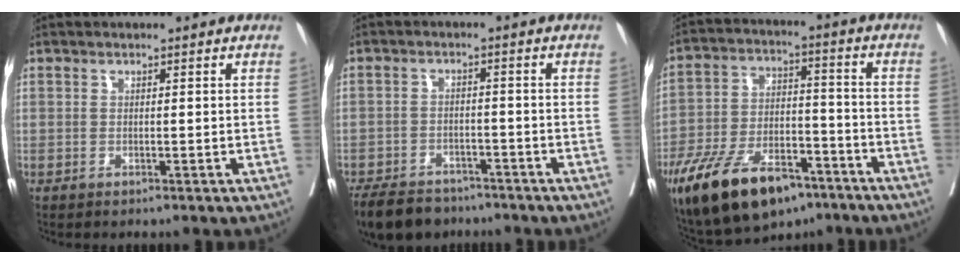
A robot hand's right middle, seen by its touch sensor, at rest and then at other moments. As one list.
[{"total": 10.1, "force": [-8.2, 5.0, 3.4], "torque": [-0.064, -0.011, -0.123]}, {"total": 16.8, "force": [-11.3, 6.9, 10.4], "torque": [-0.199, -0.004, -0.197]}]